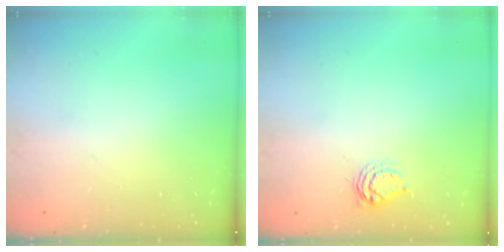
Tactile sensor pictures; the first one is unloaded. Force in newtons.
{"total": 5.6, "press": 5.6, "slide": 0.5}